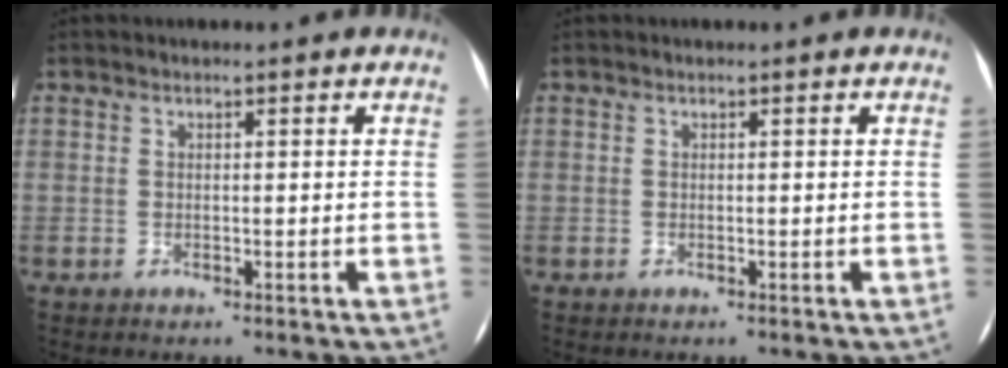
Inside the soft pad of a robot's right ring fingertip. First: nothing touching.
{"total": 0.0}